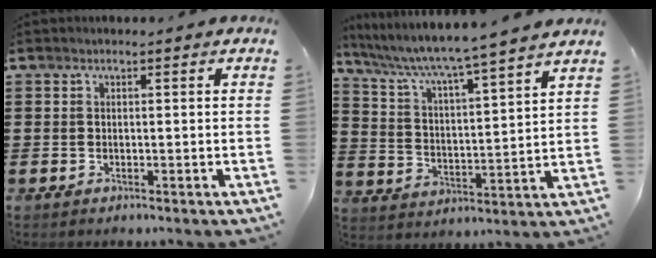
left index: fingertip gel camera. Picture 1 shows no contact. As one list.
[{"total": 4.8, "force": [4.3, -0.9, 2.0], "torque": [-0.061, -0.042, 0.062]}]